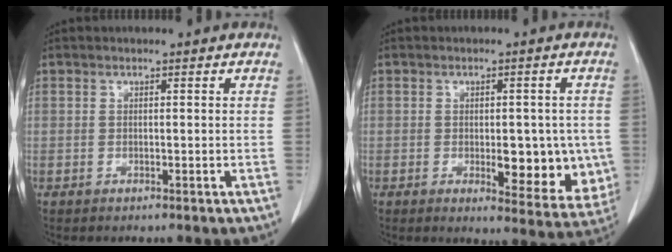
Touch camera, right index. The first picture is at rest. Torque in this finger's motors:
{"motor_torque": [0.14, 0.33, 0.14, 0.07]}